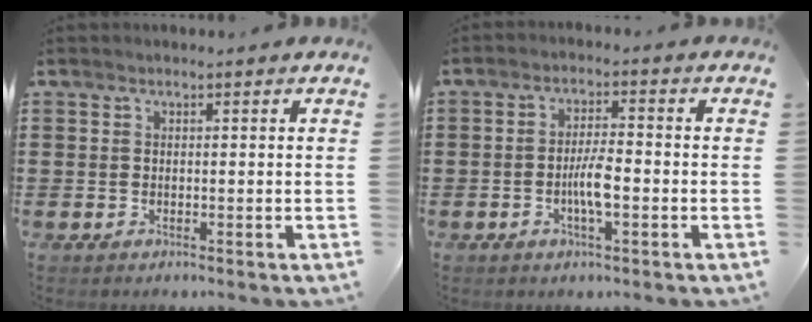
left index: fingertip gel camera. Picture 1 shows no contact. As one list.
[{"total": 4.9, "force": [-1.3, 1.1, 4.5], "torque": [-0.084, 0.005, -0.026]}]